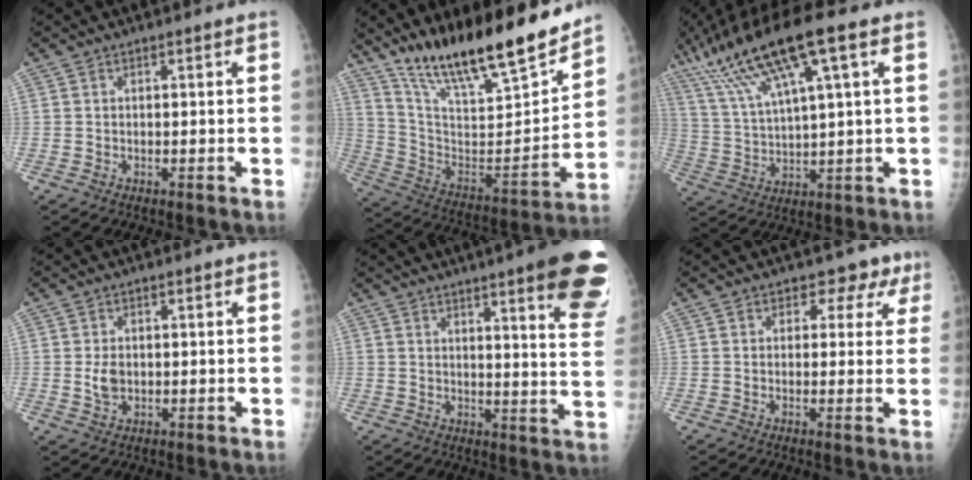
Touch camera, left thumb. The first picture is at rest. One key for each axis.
{"total": 24.4, "fx": 19.4, "fy": 5.1, "fz": 13.9, "tx": -0.198, "ty": -0.098, "tz": 0.333}
{"total": 18.1, "fx": 9.0, "fy": 3.5, "fz": 15.4, "tx": -0.304, "ty": 0.008, "tz": 0.168}
{"total": 3.3, "fx": 0.0, "fy": 2.3, "fz": 2.3, "tx": -0.036, "ty": -0.003, "tz": 0.005}
{"total": 18.1, "fx": 11.1, "fy": 2.3, "fz": 14.2, "tx": -0.154, "ty": -0.052, "tz": 0.123}
{"total": 5.3, "fx": 3.3, "fy": 4.0, "fz": 1.2, "tx": 0.021, "ty": -0.013, "tz": 0.026}